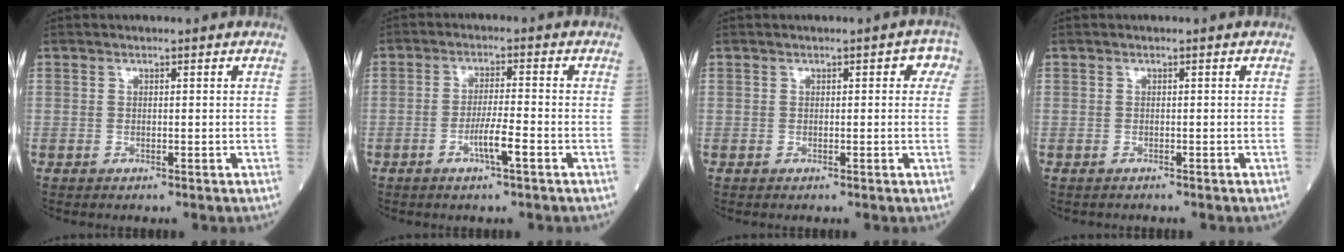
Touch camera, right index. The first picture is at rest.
{"total": 4.6, "force": [-2.0, -0.1, 4.1], "torque": [-0.077, -0.005, -0.039]}
{"total": 2.5, "force": [0.7, 1.3, 2.0], "torque": [-0.014, 0.020, 0.002]}
{"total": 0.6, "force": [-0.5, 0.3, -0.1], "torque": [-0.008, 0.002, -0.013]}